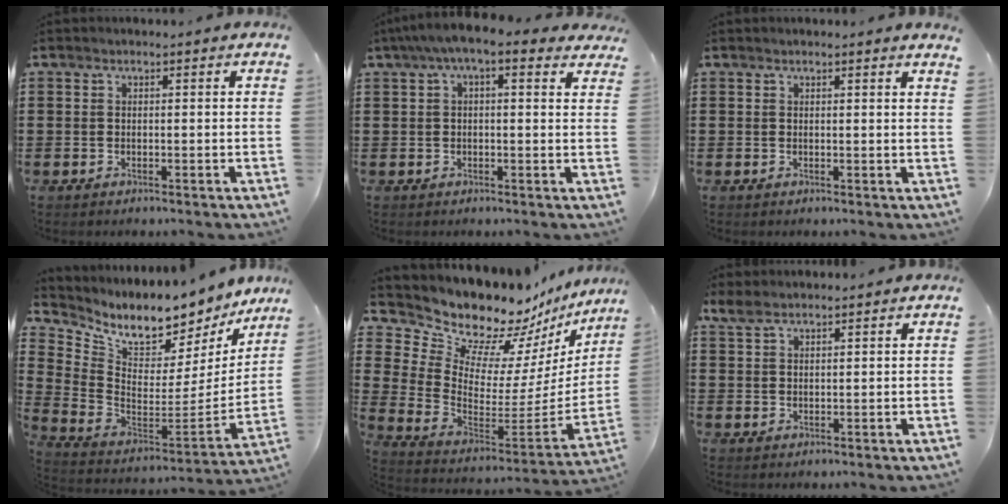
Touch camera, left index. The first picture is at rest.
{"total": 5.0, "force": [2.8, 1.2, 4.0], "torque": [-0.082, 0.001, 0.046]}
{"total": 0.9, "force": [0.8, -0.2, 0.4], "torque": [-0.010, -0.003, 0.015]}
{"total": 6.9, "force": [6.3, 2.0, 2.2], "torque": [-0.075, -0.067, 0.104]}
{"total": 10.5, "force": [9.5, 4.1, 1.4], "torque": [-0.083, -0.086, 0.169]}
{"total": 2.9, "force": [2.2, 1.2, 1.4], "torque": [-0.033, 0.004, 0.043]}